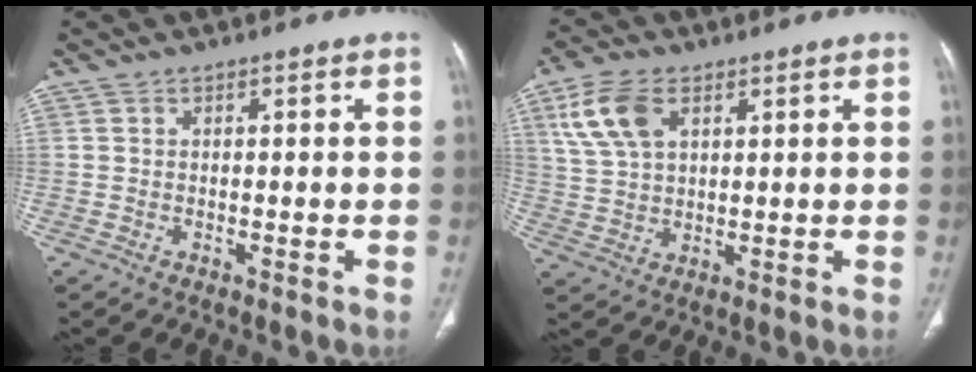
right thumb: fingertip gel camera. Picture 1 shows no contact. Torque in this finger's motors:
{"motor_torque": [0.36, 0.39, 0.16, -0.15, 0.19]}